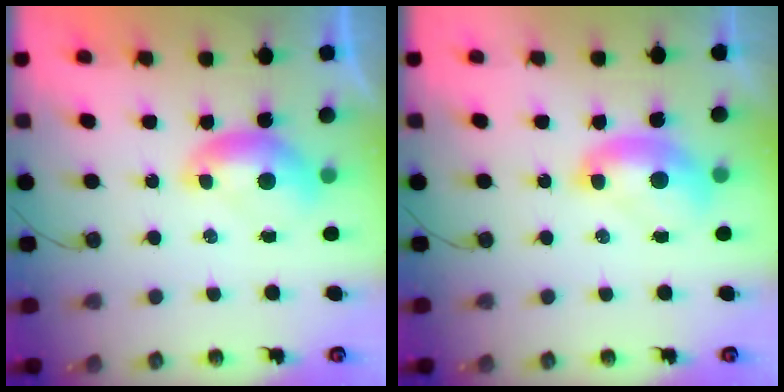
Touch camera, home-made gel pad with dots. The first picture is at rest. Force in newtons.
{"total": 2.0, "press": 1.9, "slide": 0.4}